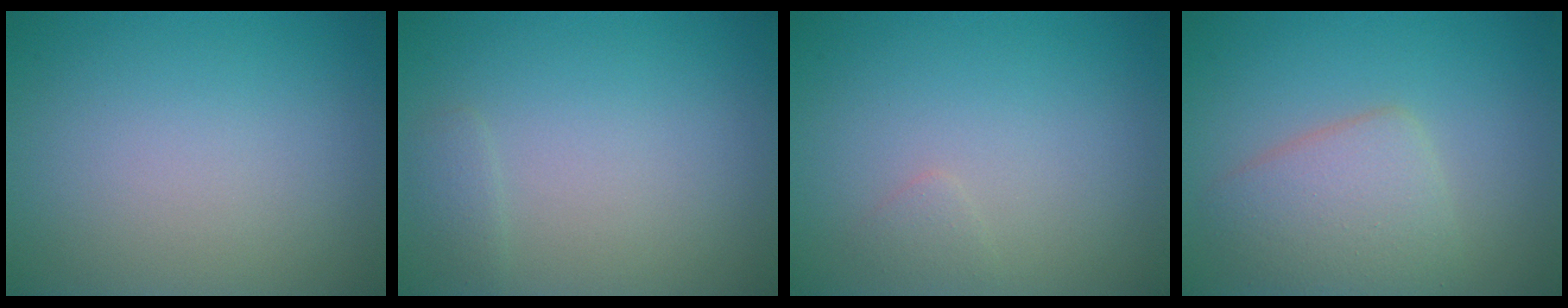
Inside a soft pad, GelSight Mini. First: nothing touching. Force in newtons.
{"total": 0.9, "press": 0.9, "slide": 0.0}
{"total": 0.7, "press": 0.7, "slide": 0.0}
{"total": 4.1, "press": 4.1, "slide": 0.1}